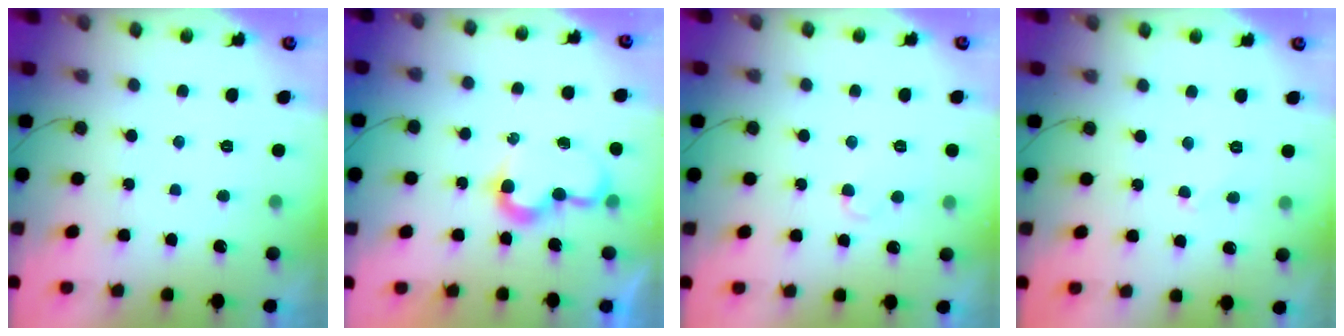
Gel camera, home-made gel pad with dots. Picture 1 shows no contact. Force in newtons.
{"total": 7.6, "press": 7.6, "slide": 0.6}
{"total": 3.3, "press": 3.3, "slide": 0.4}
{"total": 3.5, "press": 3.5, "slide": 0.2}